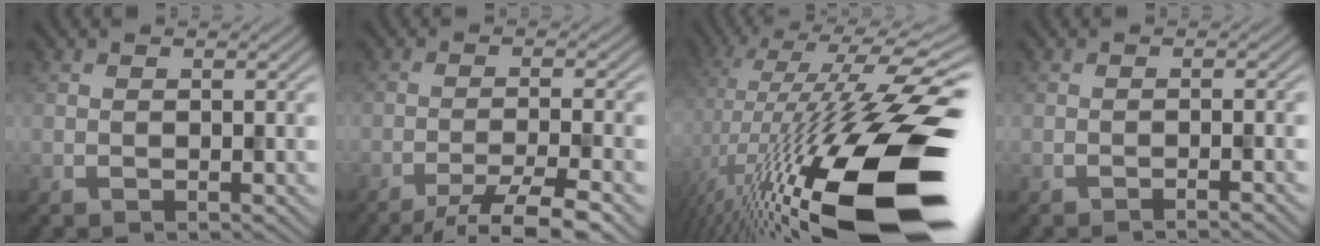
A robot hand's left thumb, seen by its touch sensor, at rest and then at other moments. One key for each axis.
{"total": 7.3, "fx": -5.8, "fy": 0.8, "fz": 4.3, "tx": -0.065, "ty": 0.007, "tz": -0.085}
{"total": 20.1, "fx": -3.9, "fy": 6.9, "fz": 18.5, "tx": -0.299, "ty": 0.033, "tz": -0.085}
{"total": 2.1, "fx": -1.5, "fy": 0.1, "fz": 1.5, "tx": -0.015, "ty": 0.008, "tz": -0.032}